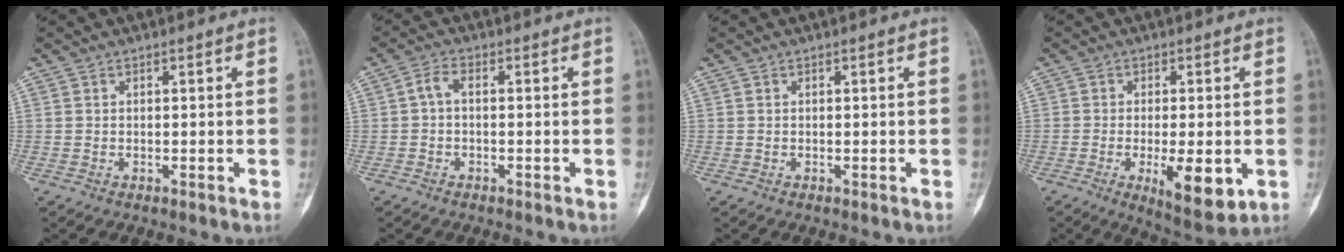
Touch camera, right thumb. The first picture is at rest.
{"total": 2.5, "force": [-0.3, 1.2, 2.2], "torque": [-0.041, 0.009, -0.010]}
{"total": 0.0}
{"total": 9.9, "force": [-2.6, 3.4, 8.9], "torque": [-0.127, -0.020, -0.034]}